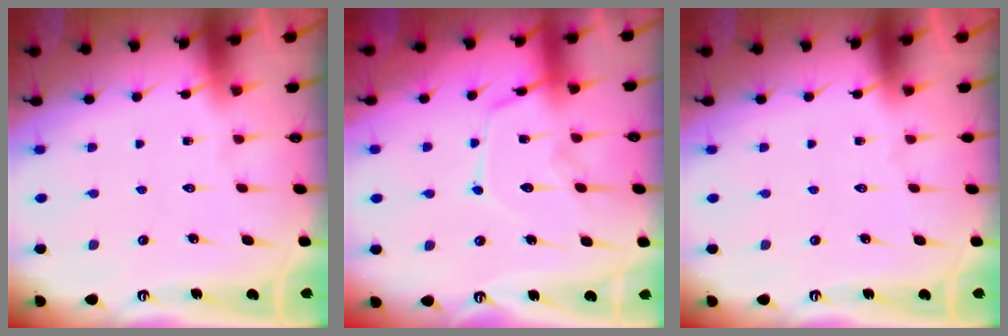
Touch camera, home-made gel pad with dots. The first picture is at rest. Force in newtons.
{"total": 13.4, "press": 13.3, "slide": 1.2}
{"total": 0.0}